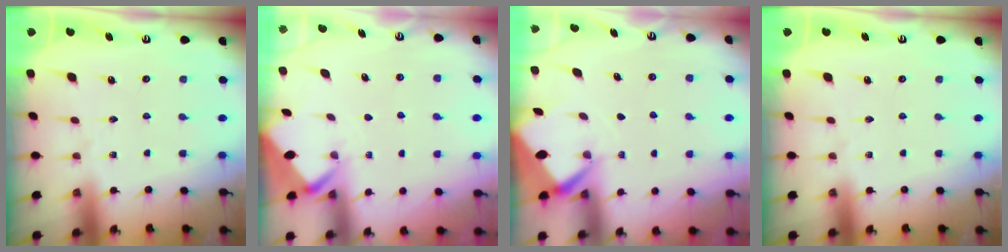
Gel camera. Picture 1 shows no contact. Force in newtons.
{"total": 2.5, "press": 2.5, "slide": 0.1}
{"total": 3.0, "press": 3.0, "slide": 0.1}
{"total": 0.0}